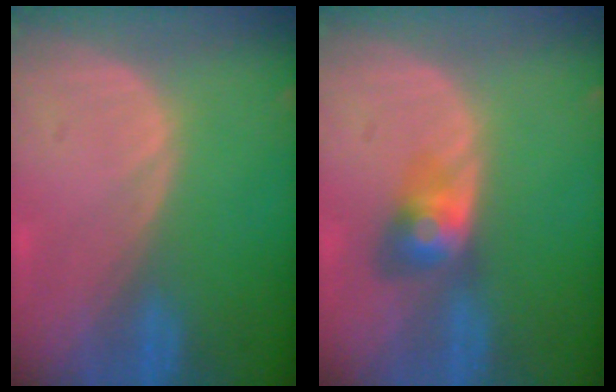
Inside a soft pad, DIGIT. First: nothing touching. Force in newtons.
{"total": 3.9, "press": 3.9, "slide": 0.3}